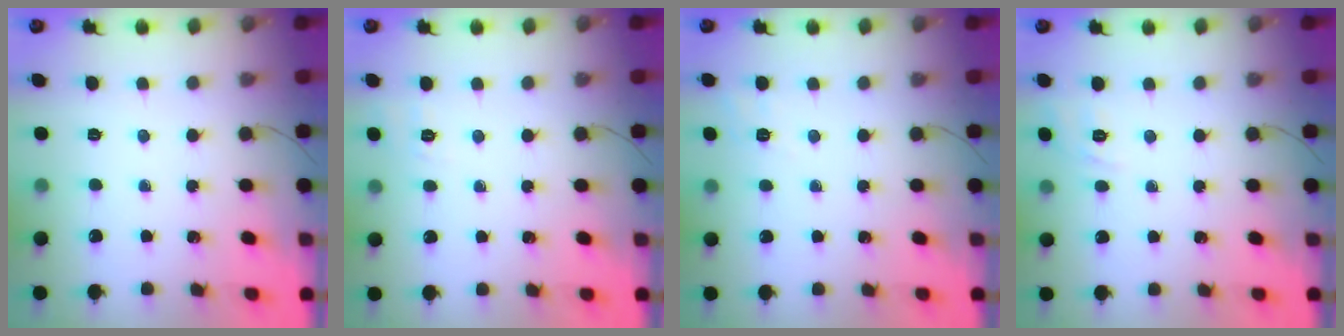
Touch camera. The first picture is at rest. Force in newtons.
{"total": 1.8, "press": 0.4, "slide": 1.8}
{"total": 2.4, "press": 1.4, "slide": 2.0}
{"total": 2.0, "press": 0.4, "slide": 1.9}